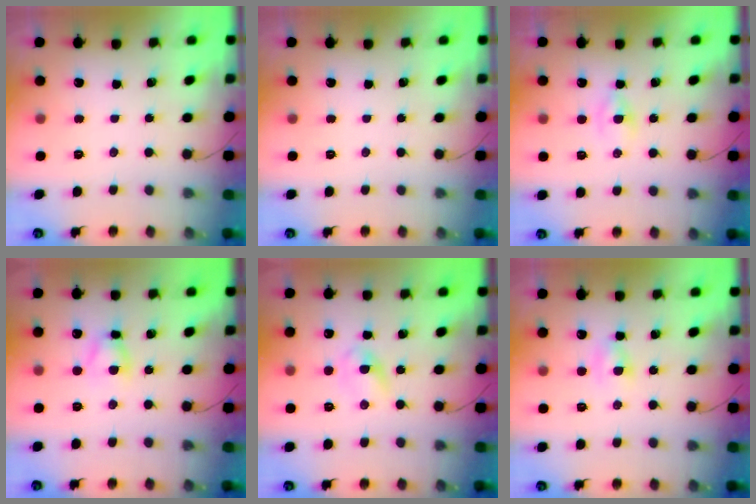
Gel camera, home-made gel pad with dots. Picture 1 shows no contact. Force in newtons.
{"total": 0.0}
{"total": 1.1, "press": 0.8, "slide": 0.7}
{"total": 4.6, "press": 4.6, "slide": 0.6}
{"total": 2.7, "press": 2.5, "slide": 1.1}
{"total": 2.4, "press": 2.1, "slide": 1.2}